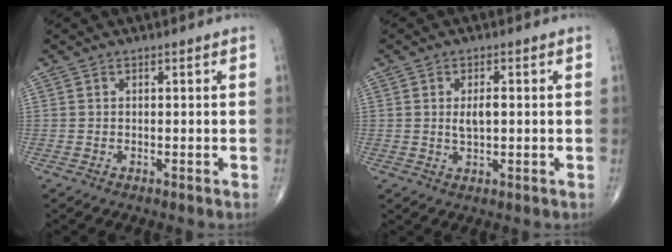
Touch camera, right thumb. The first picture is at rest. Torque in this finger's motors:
{"motor_torque": [-0.23, 0.13, 0.15, 0.14, 0.04]}